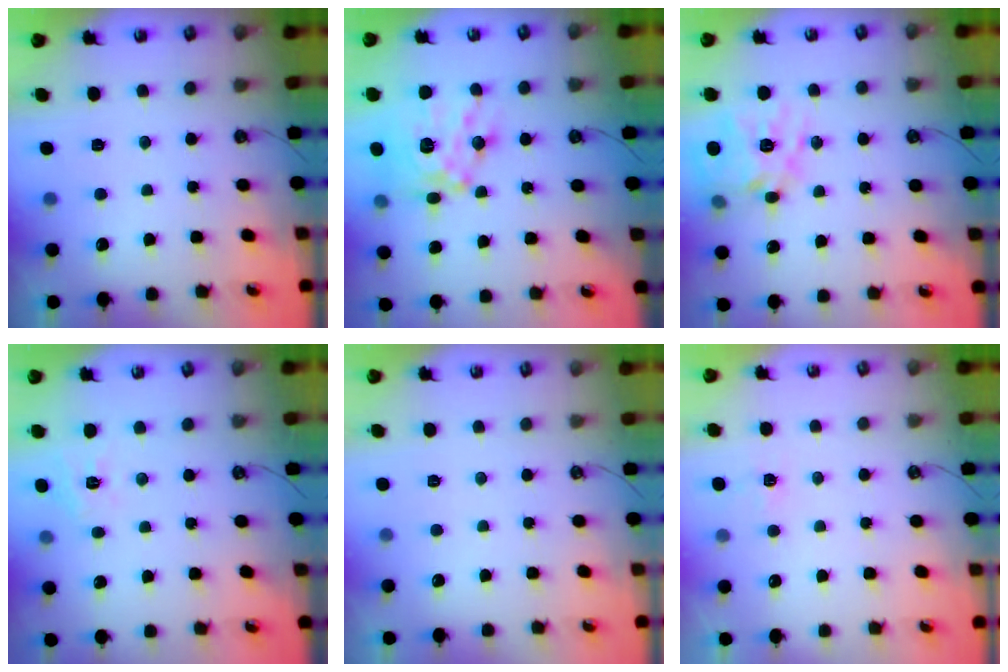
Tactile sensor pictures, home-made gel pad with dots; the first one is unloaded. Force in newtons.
{"total": 16.4, "press": 16.3, "slide": 1.8}
{"total": 18.1, "press": 17.9, "slide": 2.3}
{"total": 5.6, "press": 5.6, "slide": 0.0}
{"total": 0.0}
{"total": 3.4, "press": 3.3, "slide": 0.5}